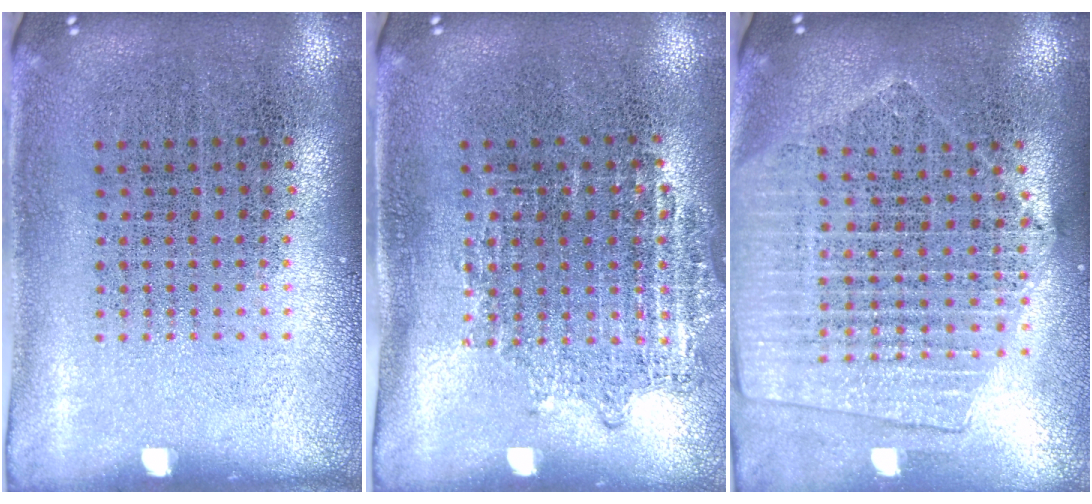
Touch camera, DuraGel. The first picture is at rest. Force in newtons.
{"total": 0.9, "press": 0.8, "slide": 0.3}
{"total": 2.0, "press": 1.9, "slide": 0.8}